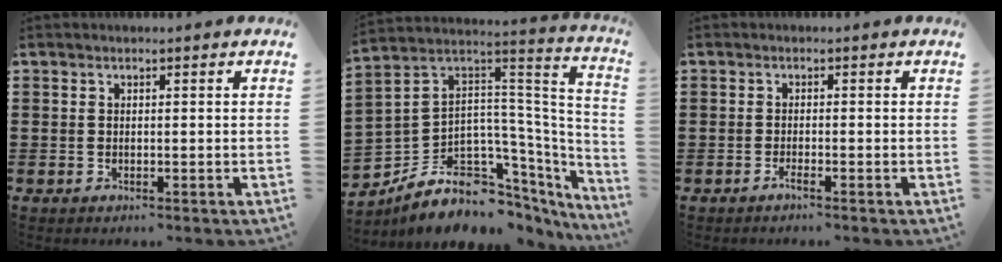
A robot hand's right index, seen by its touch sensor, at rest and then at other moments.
{"total": 9.7, "force": [-6.3, 5.9, 4.5], "torque": [-0.103, -0.009, -0.112]}
{"total": 1.1, "force": [-0.9, 0.0, 0.7], "torque": [-0.014, -0.006, -0.015]}